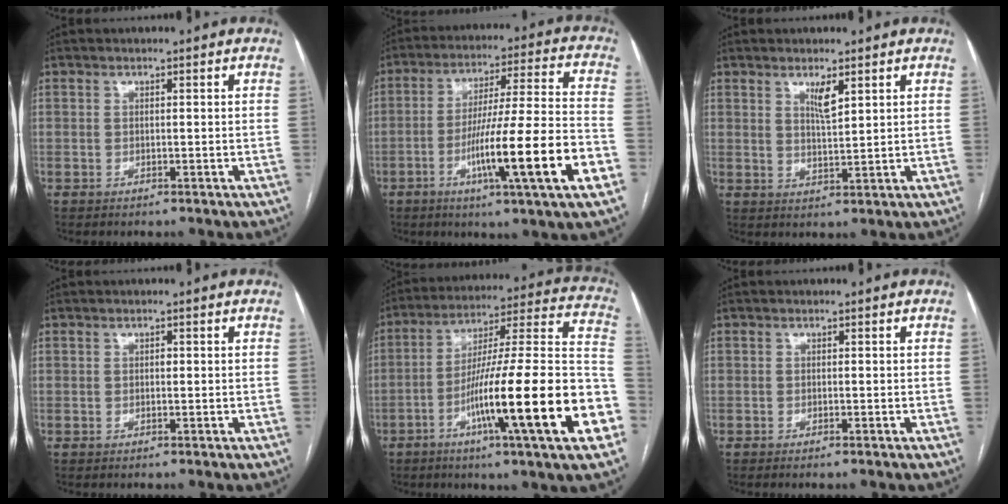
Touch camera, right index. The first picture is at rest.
{"total": 17.9, "force": [-6.5, -0.7, 16.7], "torque": [-0.264, -0.010, -0.104]}
{"total": 3.1, "force": [1.8, 0.4, 2.5], "torque": [-0.047, -0.006, 0.036]}
{"total": 0.5, "force": [0.0, 0.3, 0.4], "torque": [-0.005, 0.001, -0.001]}
{"total": 25.9, "force": [-8.9, 0.1, 24.3], "torque": [-0.315, -0.011, -0.150]}
{"total": 0.5, "force": [-0.4, -0.1, 0.3], "torque": [-0.005, 0.000, -0.007]}